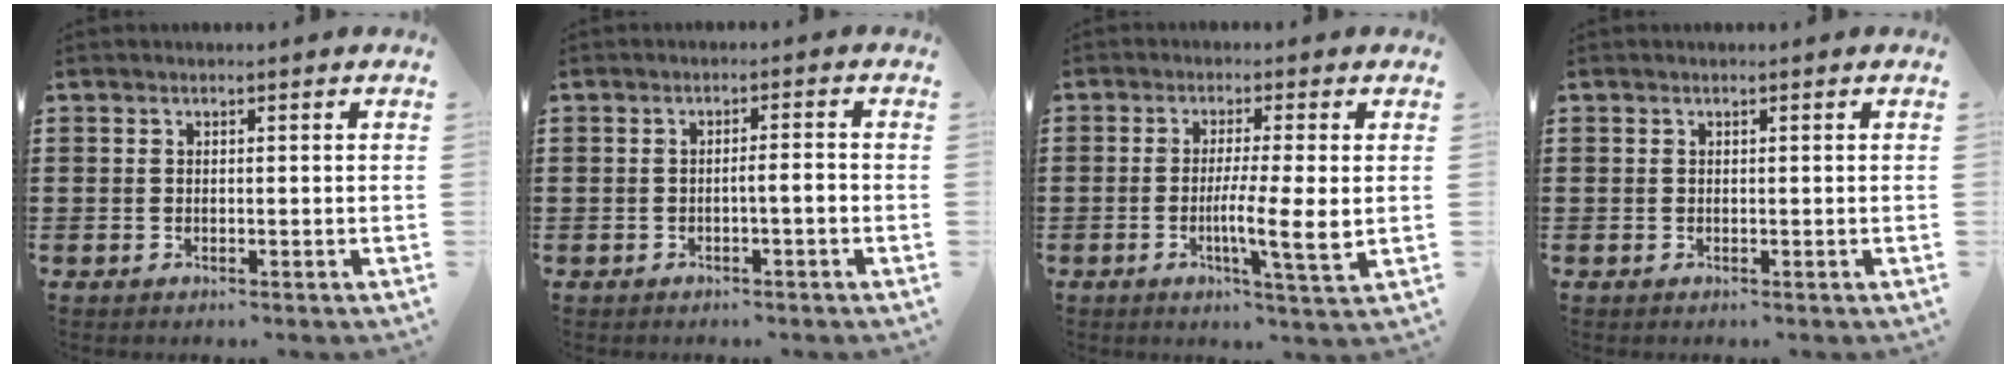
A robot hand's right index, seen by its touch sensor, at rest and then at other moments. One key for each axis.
{"total": 2.1, "fx": -0.9, "fy": 0.1, "fz": 1.9, "tx": -0.032, "ty": 0.000, "tz": -0.016}
{"total": 7.1, "fx": -0.8, "fy": 0.1, "fz": 7.0, "tx": -0.123, "ty": -0.012, "tz": -0.015}
{"total": 0.0}